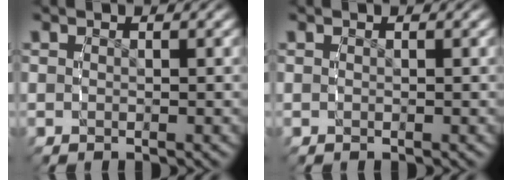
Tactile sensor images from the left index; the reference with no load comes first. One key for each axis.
{"total": 0.0}